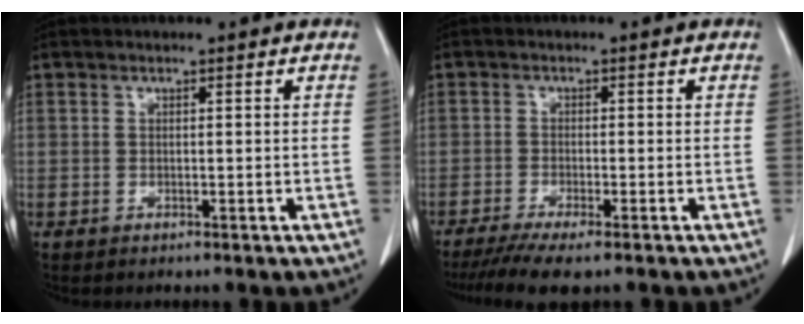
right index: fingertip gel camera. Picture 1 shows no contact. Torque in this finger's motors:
{"motor_torque": [0.52, -0.52, 0.29, 0.08]}